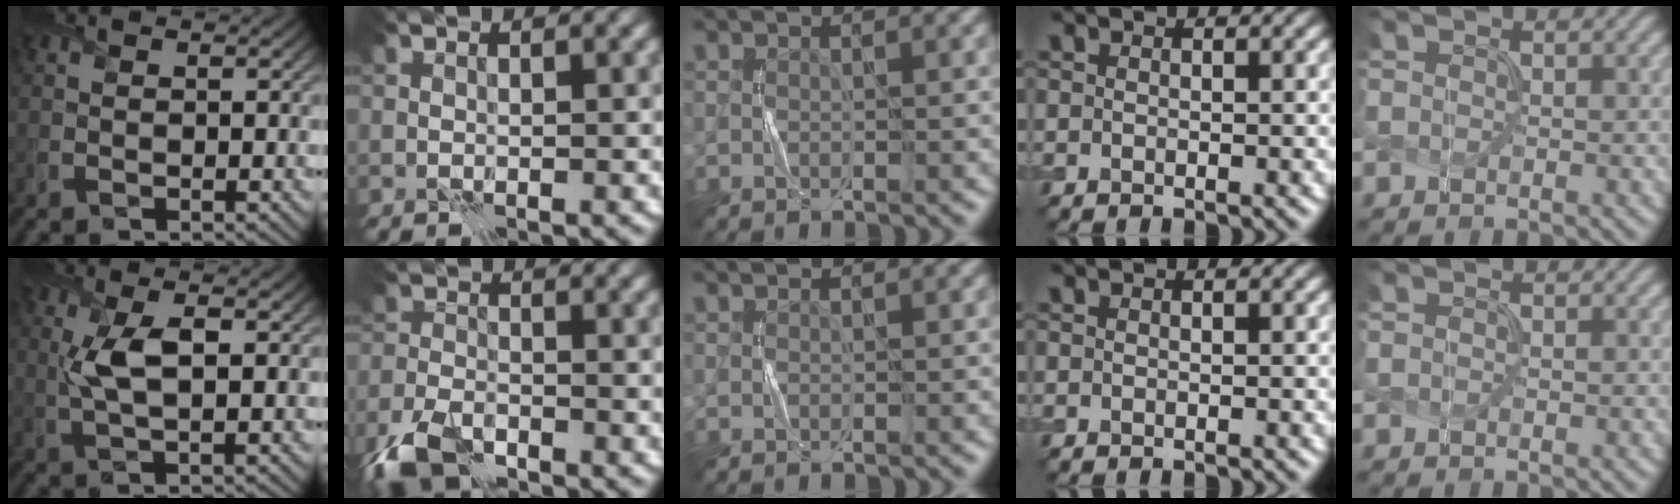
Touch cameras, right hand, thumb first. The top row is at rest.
{"thumb": {"total": 4.9, "force": [0.8, 1.6, 4.5], "torque": [-0.104, 0.002, 0.018]}, "index": {"total": 6.0, "force": [-4.5, 2.2, 3.3], "torque": [-0.071, -0.016, -0.099]}}